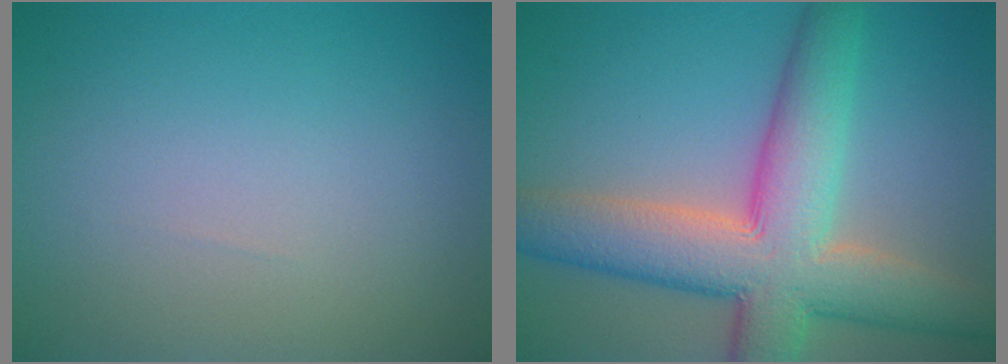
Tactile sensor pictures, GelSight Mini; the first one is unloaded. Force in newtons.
{"total": 10.2, "press": 10.2, "slide": 0.8}